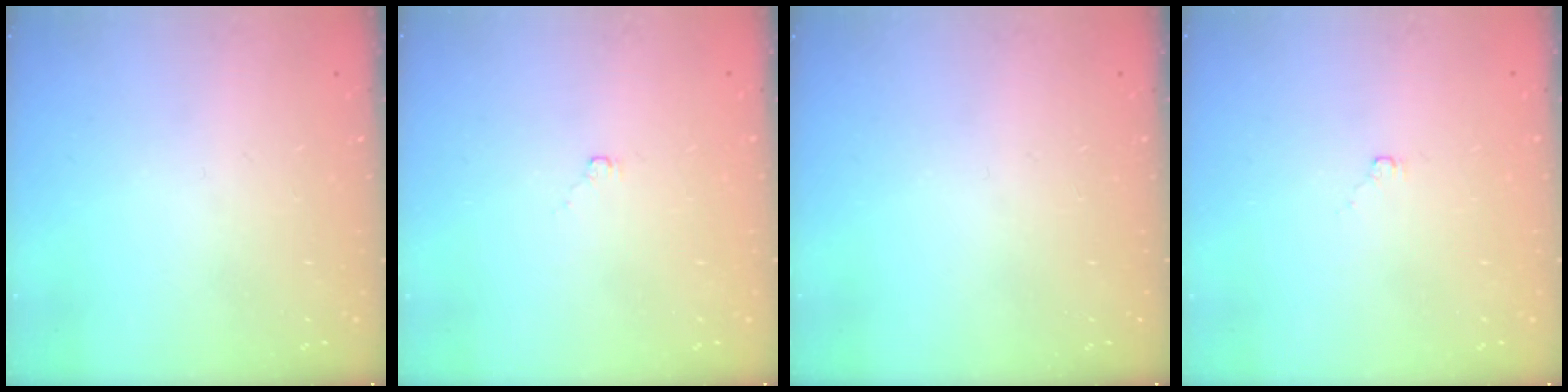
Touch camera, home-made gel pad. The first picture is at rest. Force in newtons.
{"total": 2.4, "press": 2.4, "slide": 0.4}
{"total": 0.0}
{"total": 2.4, "press": 2.4, "slide": 0.4}